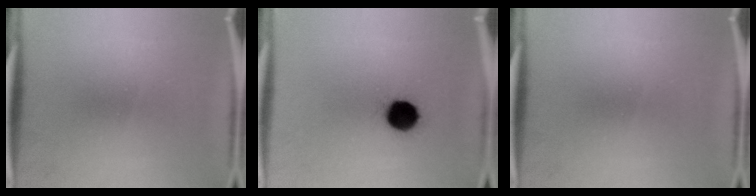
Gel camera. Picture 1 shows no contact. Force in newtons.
{"total": 9.0}
{"total": 0.0}